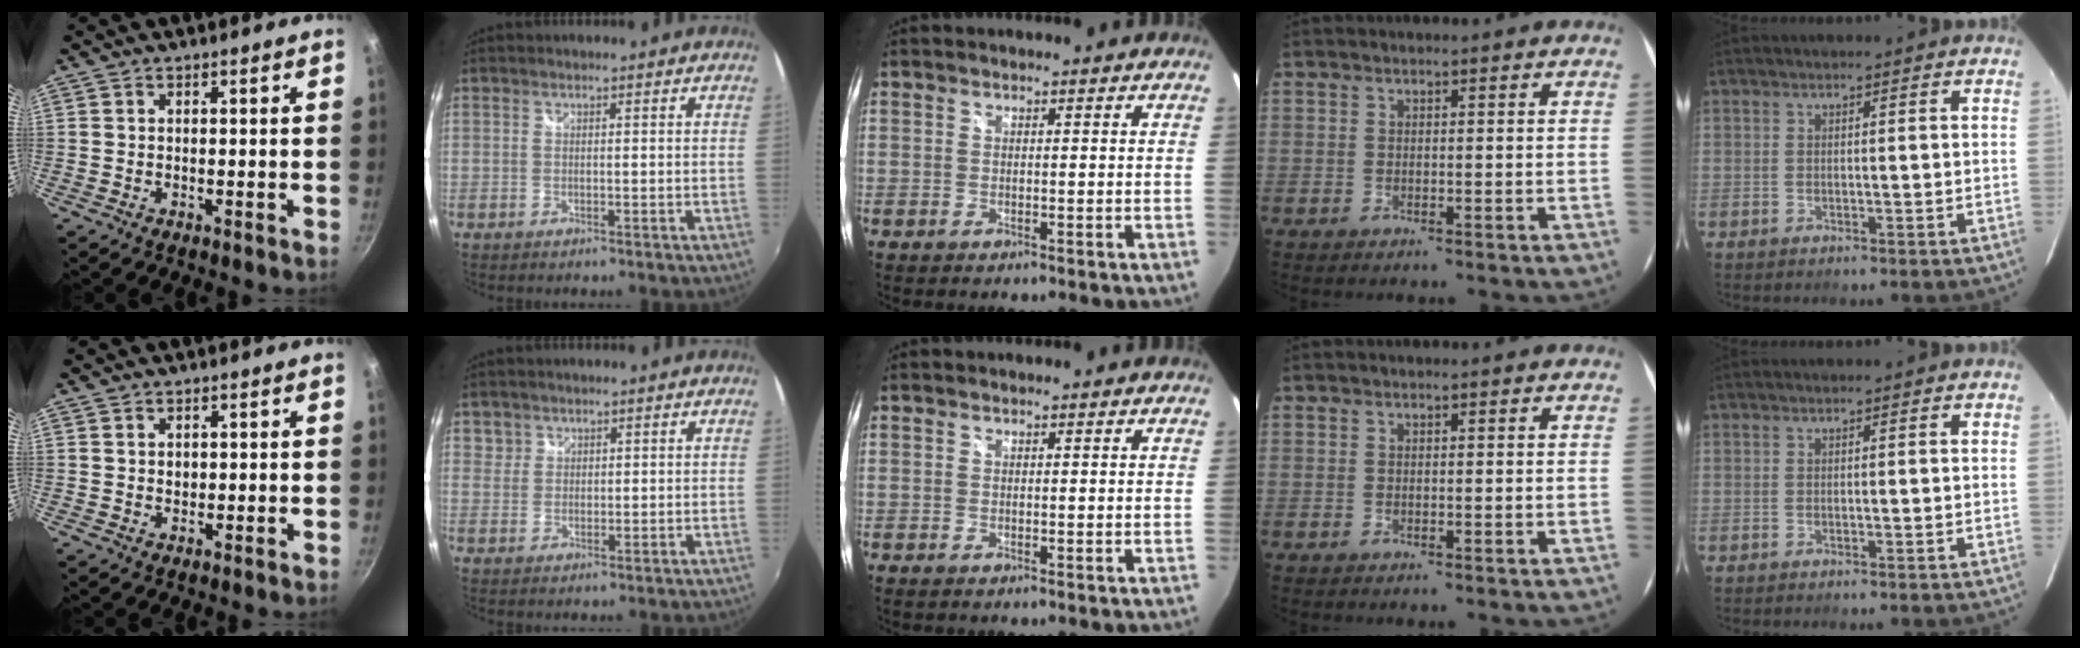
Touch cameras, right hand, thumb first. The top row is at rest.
{"thumb": {"total": 1.5, "force": [0.3, 1.2, 0.8], "torque": [-0.010, 0.001, 0.005]}, "index": {"total": 3.1, "force": [1.5, 2.6, 0.2], "torque": [0.009, 0.008, 0.025]}}